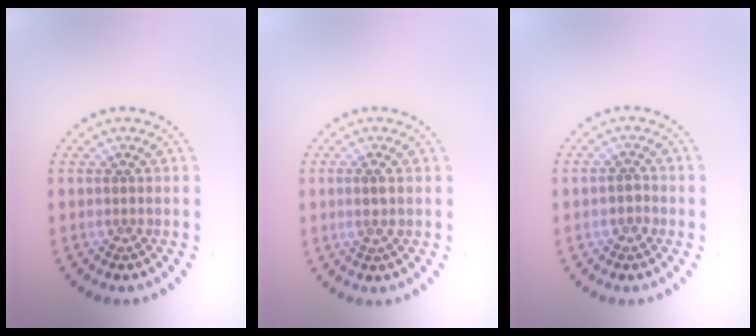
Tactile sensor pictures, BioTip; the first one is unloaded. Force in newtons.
{"total": 1.1, "press": 0.8, "slide": 0.8}
{"total": 0.7, "press": 0.7, "slide": 0.2}